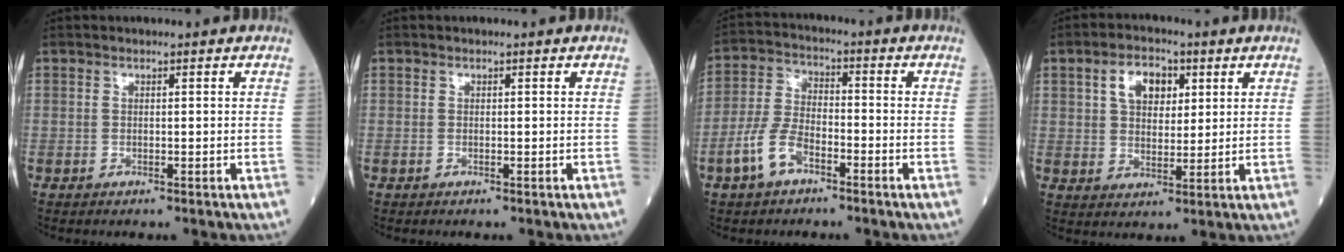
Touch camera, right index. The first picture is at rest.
{"total": 0.0}
{"total": 7.1, "force": [-3.8, 3.4, 4.9], "torque": [-0.115, 0.008, -0.079]}
{"total": 6.6, "force": [2.6, 4.1, 4.5], "torque": [-0.079, 0.015, 0.048]}